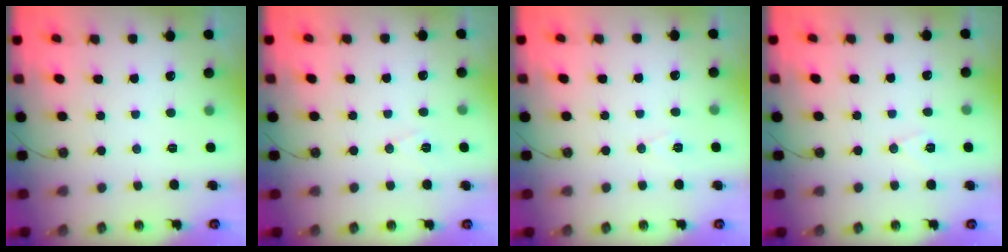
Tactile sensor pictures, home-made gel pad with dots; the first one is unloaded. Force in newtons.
{"total": 6.4, "press": 4.5, "slide": 4.5}
{"total": 6.2, "press": 4.1, "slide": 4.6}
{"total": 6.7, "press": 5.0, "slide": 4.4}